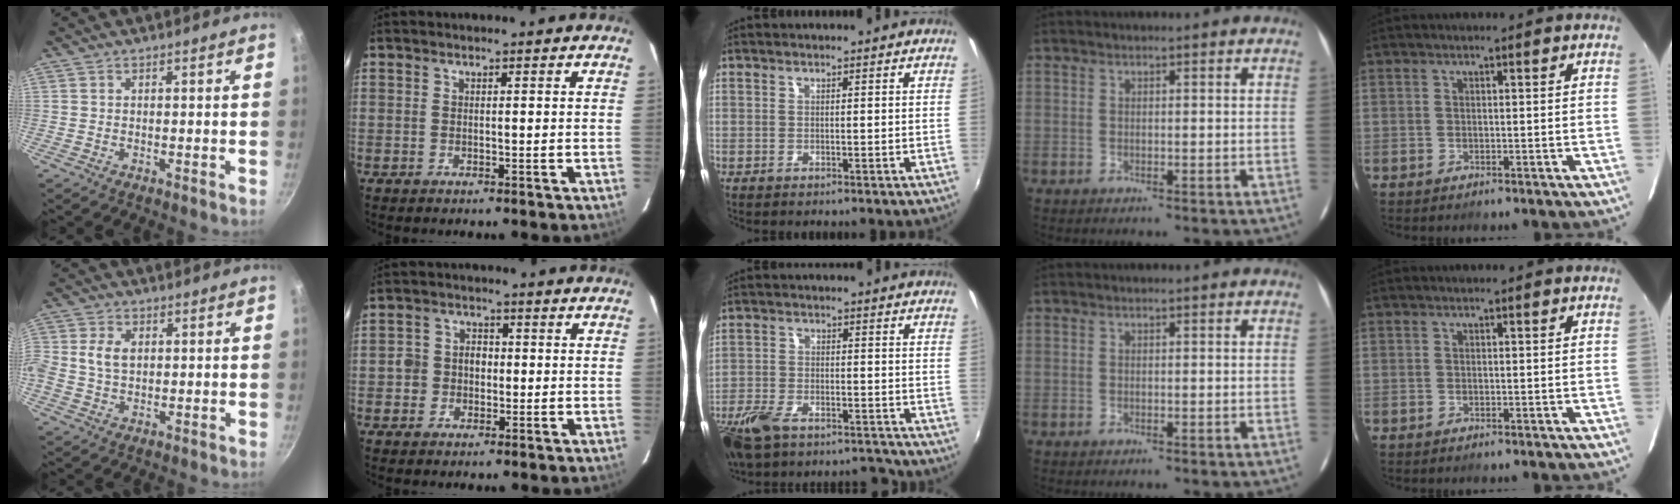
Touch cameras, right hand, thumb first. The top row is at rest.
{"thumb": {"total": 5.8, "force": [0.7, 4.2, 4.0], "torque": [-0.067, 0.007, 0.009]}, "index": {"total": 4.5, "force": [-1.0, 4.2, 1.4], "torque": [-0.028, 0.015, -0.017]}, "middle": {"total": 13.1, "force": [-10.8, 4.8, 5.7], "torque": [-0.143, -0.010, -0.187]}}